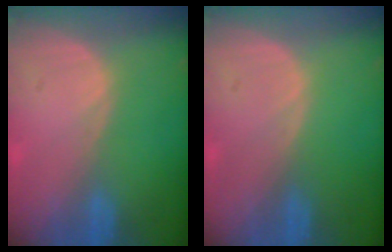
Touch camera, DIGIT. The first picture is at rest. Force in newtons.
{"total": 0.0}